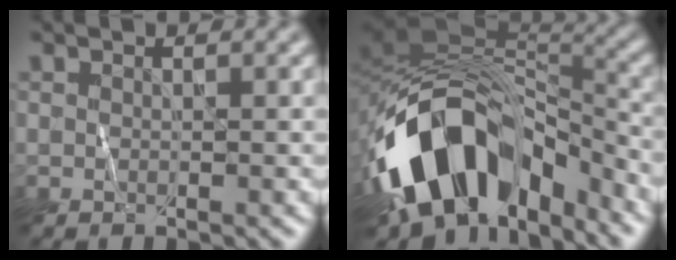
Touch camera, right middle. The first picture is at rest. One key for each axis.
{"total": 14.7, "fx": -7.5, "fy": 8.6, "fz": 9.3, "tx": -0.177, "ty": 0.012, "tz": -0.125}